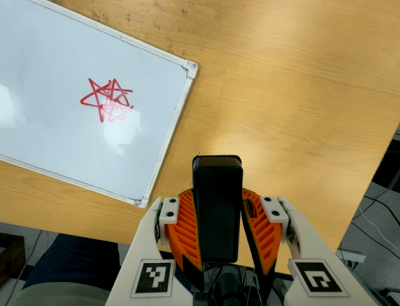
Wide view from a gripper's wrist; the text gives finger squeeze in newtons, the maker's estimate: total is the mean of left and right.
{"total": 10.0, "left": 8.2, "right": 11.8}